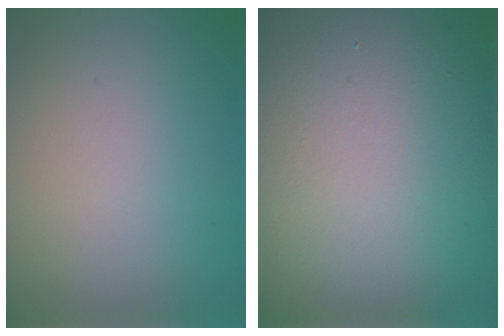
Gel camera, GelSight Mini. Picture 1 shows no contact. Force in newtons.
{"total": 19.9, "press": 19.8, "slide": 1.2}